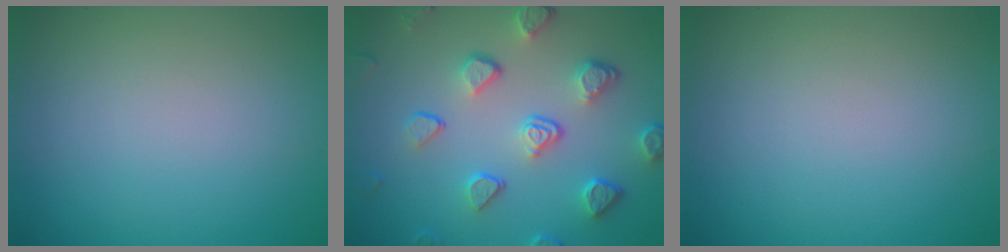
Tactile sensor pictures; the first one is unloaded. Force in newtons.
{"total": 5.0, "press": 3.8, "slide": 3.2}
{"total": 0.0}